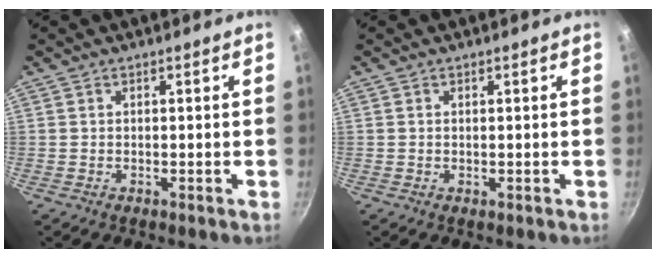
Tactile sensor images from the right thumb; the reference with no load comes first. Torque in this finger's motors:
{"motor_torque": [-0.14, -0.21, -0.15, 0.07, -0.06]}